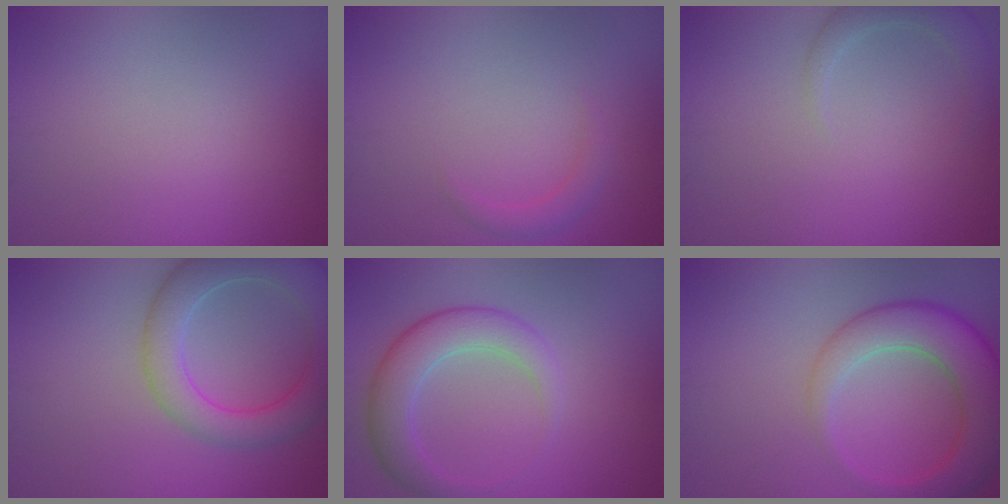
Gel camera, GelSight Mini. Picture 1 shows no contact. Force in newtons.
{"total": 1.3, "press": 1.3, "slide": 0.1}
{"total": 2.4, "press": 2.4, "slide": 0.3}
{"total": 6.5, "press": 6.5, "slide": 0.5}
{"total": 4.6, "press": 4.6, "slide": 0.3}
{"total": 6.6, "press": 6.6, "slide": 0.3}